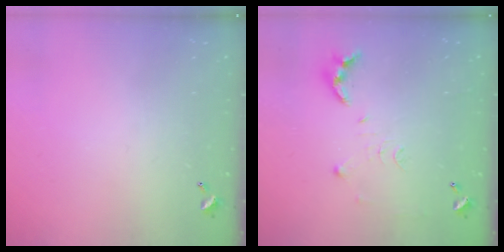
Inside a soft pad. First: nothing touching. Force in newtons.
{"total": 8.7, "press": 8.7, "slide": 0.8}